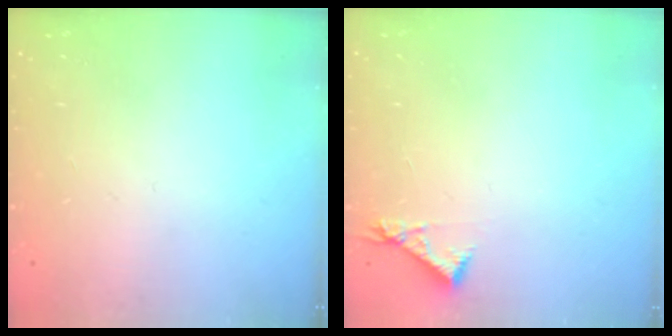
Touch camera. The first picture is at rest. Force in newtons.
{"total": 4.7, "press": 4.7, "slide": 0.4}